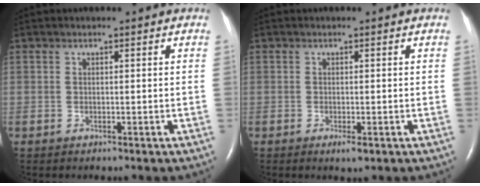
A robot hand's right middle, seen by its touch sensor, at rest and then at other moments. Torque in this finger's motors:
{"motor_torque": [0.39, -0.07, 0.19, 0.04]}